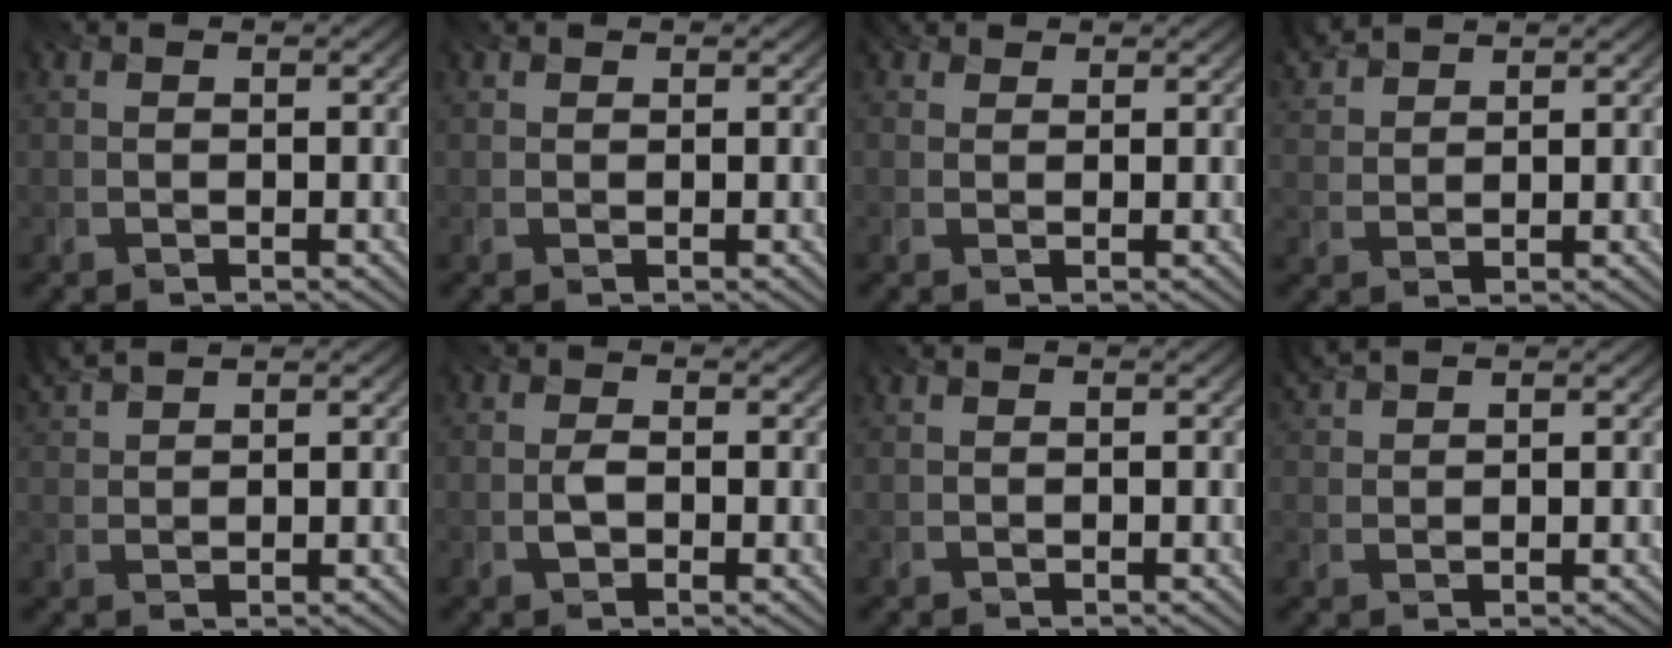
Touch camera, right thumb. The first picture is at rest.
{"total": 0.6, "force": [0.6, 0.1, -0.2], "torque": [0.001, 0.001, 0.012]}
{"total": 1.3, "force": [1.1, 0.7, 0.0], "torque": [-0.003, 0.003, 0.021]}
{"total": 3.7, "force": [3.3, 0.9, 1.2], "torque": [-0.038, 0.014, 0.072]}
{"total": 3.1, "force": [2.8, 0.5, 1.2], "torque": [-0.030, 0.016, 0.059]}
{"total": 1.9, "force": [-0.4, 1.2, 1.4], "torque": [-0.031, -0.002, -0.009]}
{"total": 0.0}
{"total": 2.7, "force": [2.5, 0.4, 1.1], "torque": [-0.025, 0.014, 0.052]}